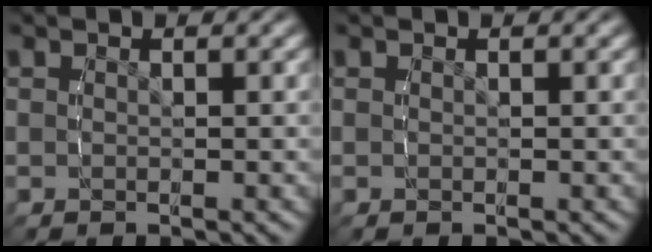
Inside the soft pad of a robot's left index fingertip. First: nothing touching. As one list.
[{"total": 0.0}]